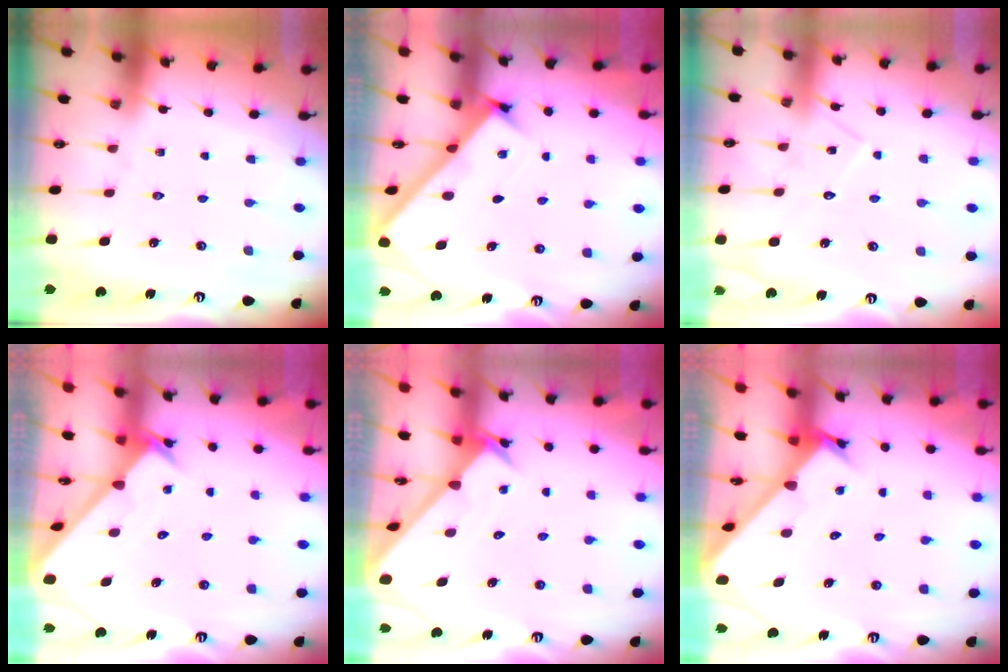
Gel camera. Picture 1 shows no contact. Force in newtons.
{"total": 2.8, "press": 2.8, "slide": 0.4}
{"total": 8.3, "press": 8.3, "slide": 0.4}
{"total": 2.6, "press": 2.6, "slide": 0.2}
{"total": 2.4, "press": 2.4, "slide": 0.2}
{"total": 2.6, "press": 2.6, "slide": 0.2}